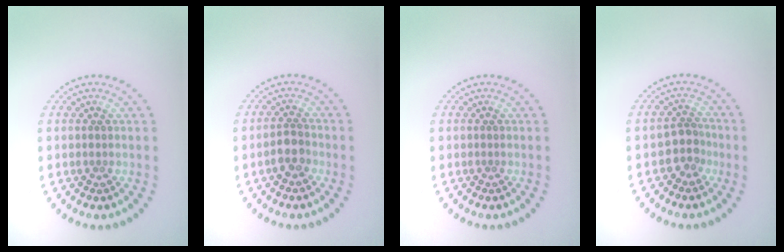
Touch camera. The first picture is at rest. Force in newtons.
{"total": 2.0, "press": 1.8, "slide": 0.9}
{"total": 0.0}
{"total": 2.2, "press": 1.7, "slide": 1.4}